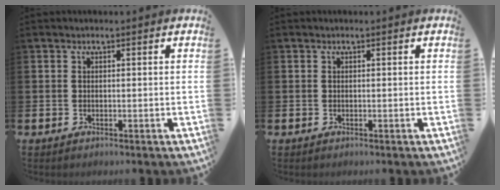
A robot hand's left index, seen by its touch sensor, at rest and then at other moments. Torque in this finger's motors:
{"motor_torque": [-0.01, 0.00, 0.00, 0.02]}